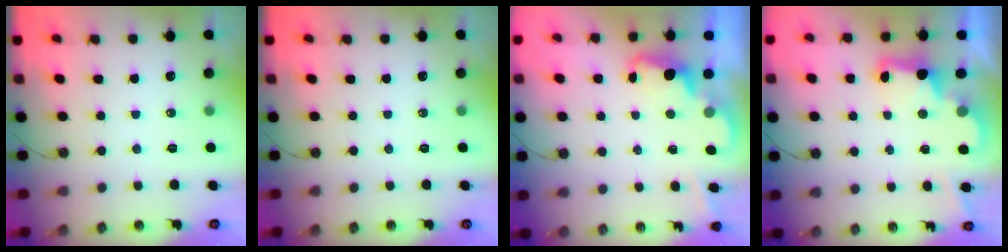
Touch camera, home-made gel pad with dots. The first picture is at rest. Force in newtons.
{"total": 0.0}
{"total": 2.4, "press": 2.3, "slide": 0.5}
{"total": 3.0, "press": 3.0, "slide": 0.6}